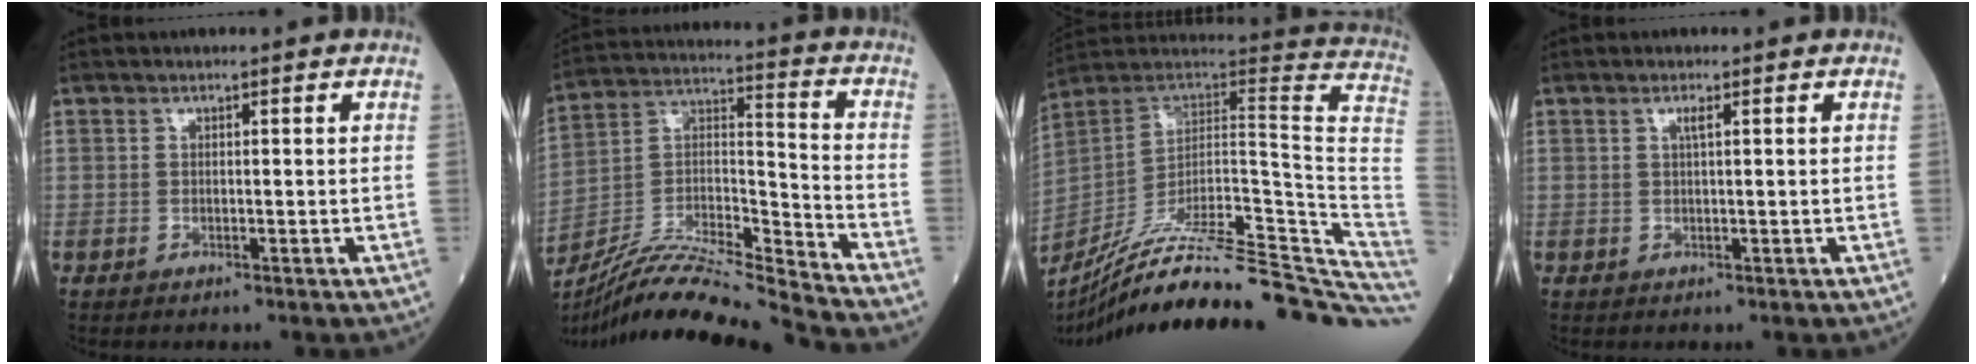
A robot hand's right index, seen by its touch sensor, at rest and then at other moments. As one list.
[{"total": 19.3, "force": [-18.1, -1.3, 6.7], "torque": [-0.131, 0.011, -0.320]}, {"total": 33.0, "force": [-27.7, 3.1, 17.6], "torque": [-0.146, -0.010, -0.396]}, {"total": 1.1, "force": [0.4, -0.1, 1.0], "torque": [-0.021, 0.001, 0.008]}]